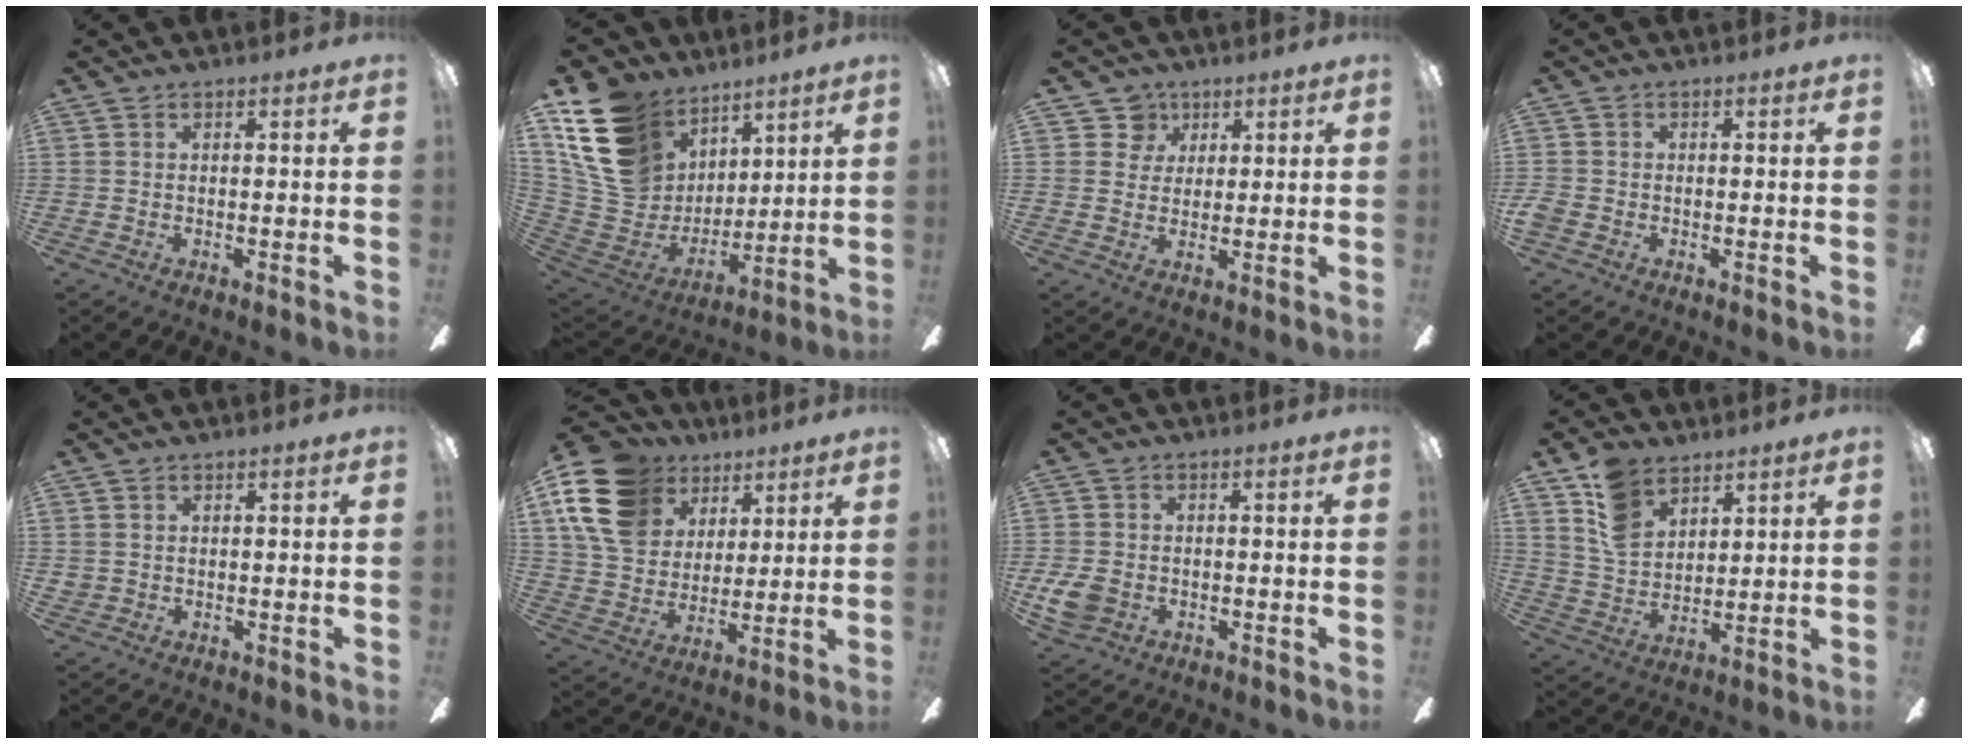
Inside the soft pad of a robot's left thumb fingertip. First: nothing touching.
{"total": 20.5, "force": [9.8, 15.5, 9.4], "torque": [-0.214, -0.049, 0.196]}
{"total": 6.3, "force": [3.3, 5.4, 0.7], "torque": [-0.017, -0.006, 0.060]}
{"total": 2.5, "force": [-0.9, 2.1, 1.0], "torque": [-0.022, 0.006, -0.018]}
{"total": 1.6, "force": [0.4, 1.6, 0.1], "torque": [-0.003, 0.004, 0.006]}
{"total": 18.4, "force": [9.0, 13.3, 8.9], "torque": [-0.195, -0.019, 0.175]}
{"total": 6.0, "force": [-1.4, 4.9, 3.2], "torque": [-0.071, 0.008, -0.026]}
{"total": 11.0, "force": [7.3, 6.9, 4.3], "torque": [-0.096, -0.022, 0.147]}